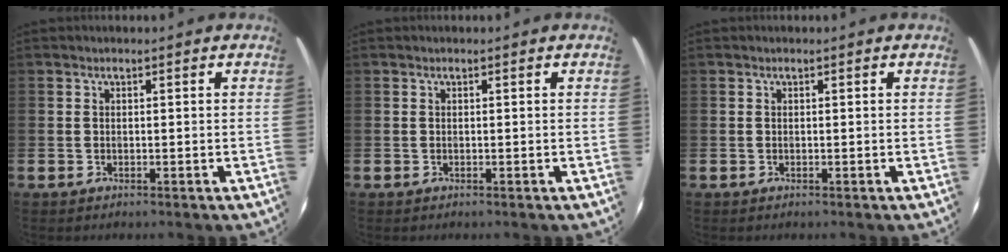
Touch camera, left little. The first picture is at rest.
{"total": 0.0}
{"total": 0.0}